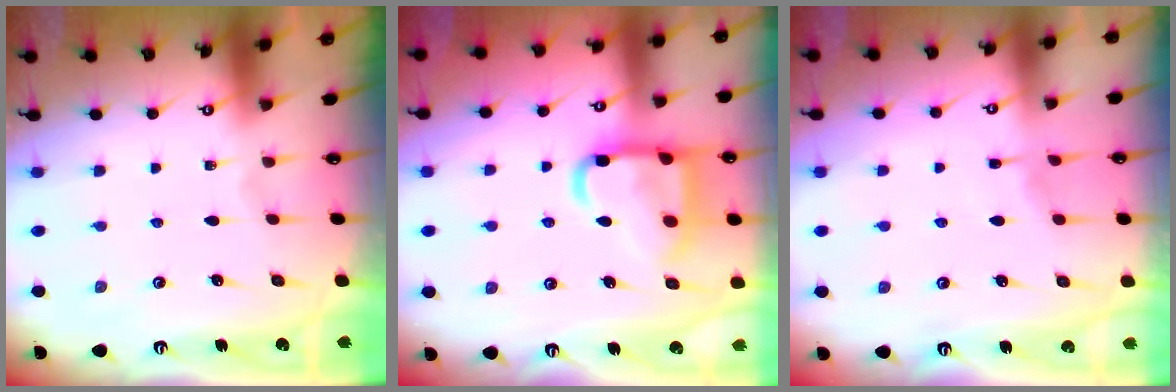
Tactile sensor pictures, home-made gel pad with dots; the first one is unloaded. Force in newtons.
{"total": 16.8, "press": 16.8, "slide": 1.6}
{"total": 3.5, "press": 3.5, "slide": 0.5}